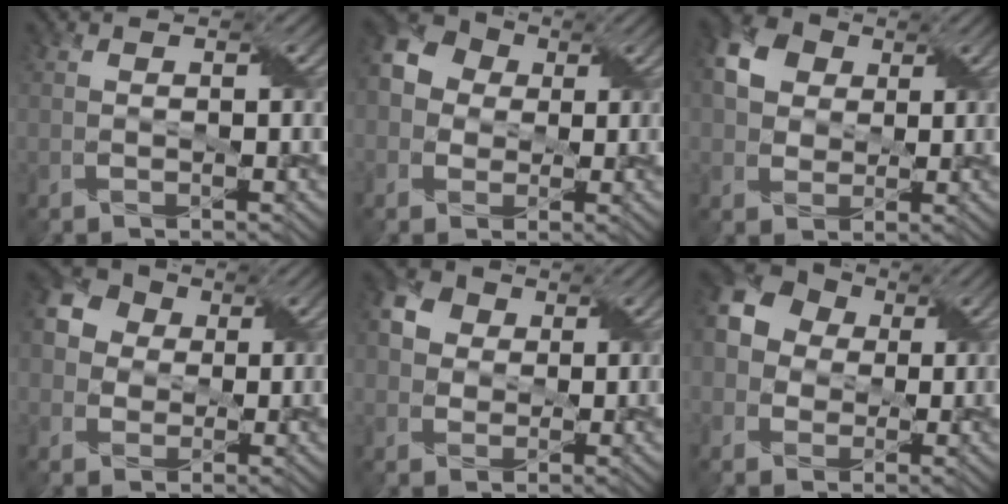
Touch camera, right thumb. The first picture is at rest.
{"total": 8.0, "force": [1.0, 7.0, 3.7], "torque": [-0.112, 0.025, -0.001]}
{"total": 7.8, "force": [2.4, 6.1, 4.2], "torque": [-0.118, 0.018, 0.037]}
{"total": 7.3, "force": [1.6, 6.4, 3.2], "torque": [-0.097, 0.029, 0.011]}
{"total": 5.2, "force": [1.4, 4.4, 2.4], "torque": [-0.073, 0.014, 0.015]}
{"total": 10.6, "force": [1.7, 9.2, 5.0], "torque": [-0.150, 0.031, 0.003]}